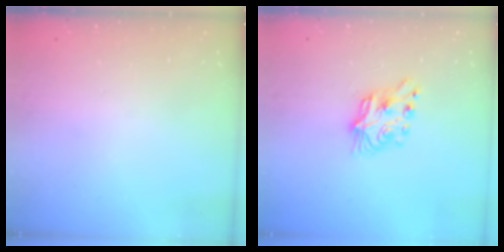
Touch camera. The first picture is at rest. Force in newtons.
{"total": 8.1, "press": 8.1, "slide": 0.5}